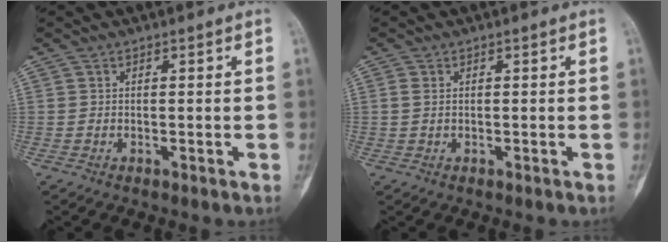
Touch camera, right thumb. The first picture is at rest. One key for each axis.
{"total": 1.6, "fx": 0.3, "fy": 1.1, "fz": 1.1, "tx": -0.024, "ty": 0.001, "tz": 0.005}